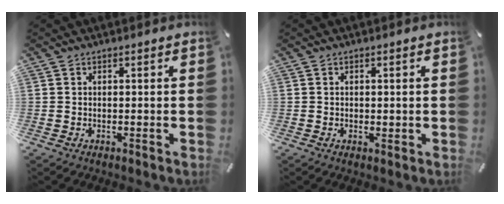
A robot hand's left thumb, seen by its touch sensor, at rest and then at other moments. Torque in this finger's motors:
{"motor_torque": [-0.06, -0.12, 0.10, -0.09, 0.02]}